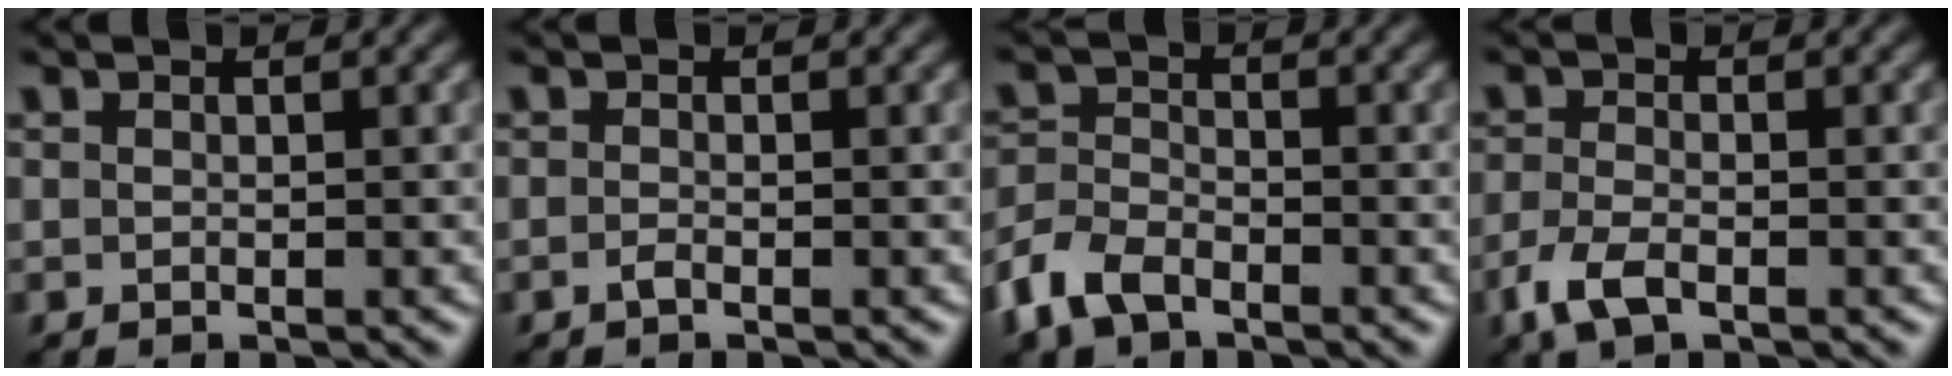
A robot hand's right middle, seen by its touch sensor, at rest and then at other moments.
{"total": 0.7, "force": [-0.4, 0.1, 0.5], "torque": [-0.012, -0.001, -0.009]}
{"total": 4.3, "force": [-2.8, 2.3, 2.1], "torque": [-0.047, -0.001, -0.068]}
{"total": 3.0, "force": [-1.7, 1.2, 2.1], "torque": [-0.054, -0.005, -0.041]}